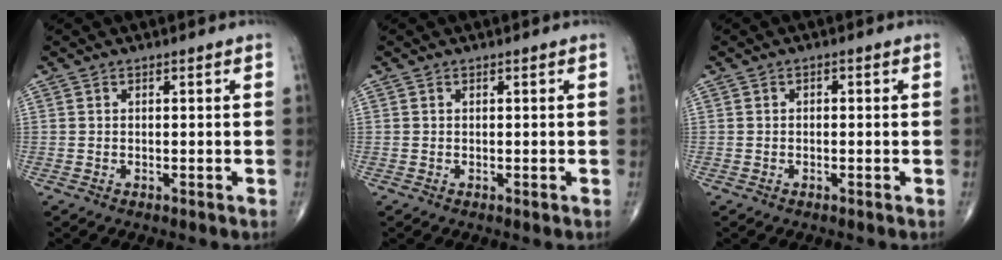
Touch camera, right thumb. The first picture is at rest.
{"total": 0.0}
{"total": 1.2, "force": [0.0, 0.8, 0.9], "torque": [-0.003, 0.005, -0.006]}